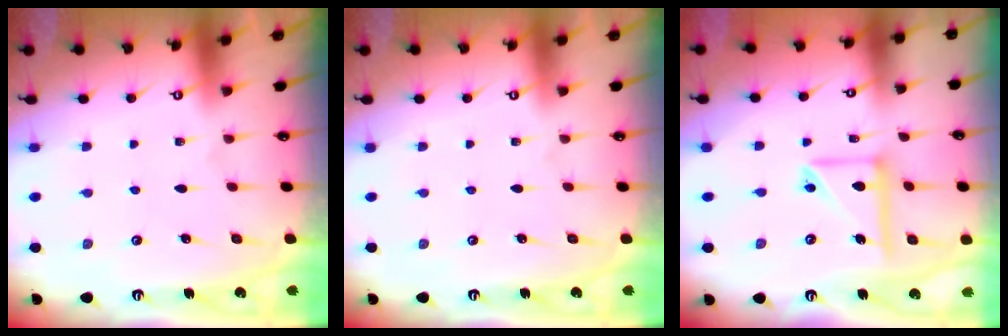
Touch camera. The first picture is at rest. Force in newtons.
{"total": 0.0}
{"total": 13.6, "press": 13.5, "slide": 1.8}